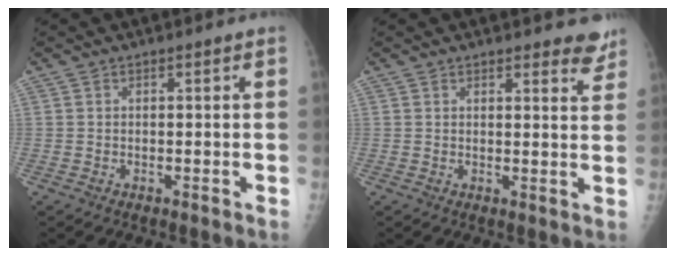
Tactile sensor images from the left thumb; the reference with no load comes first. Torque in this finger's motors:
{"motor_torque": [-0.15, -0.07, -0.24, -0.20, 0.05]}